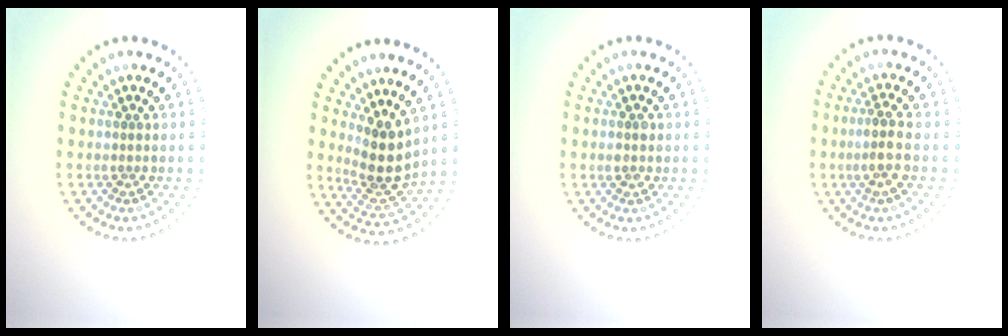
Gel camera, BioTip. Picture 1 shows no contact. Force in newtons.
{"total": 3.9, "press": 3.0, "slide": 2.4}
{"total": 1.1, "press": 1.1, "slide": 0.1}
{"total": 1.9, "press": 1.6, "slide": 1.0}